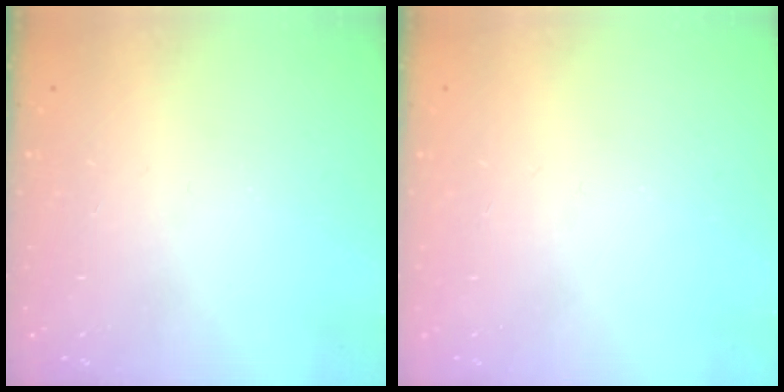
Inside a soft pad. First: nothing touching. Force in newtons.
{"total": 0.0}